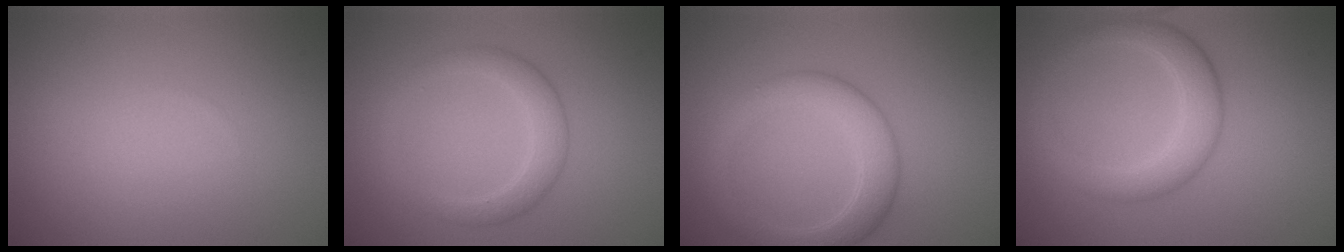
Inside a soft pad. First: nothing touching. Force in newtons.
{"total": 2.8, "press": 2.8, "slide": 0.2}
{"total": 4.3, "press": 4.3, "slide": 0.3}
{"total": 4.0, "press": 4.0, "slide": 0.1}